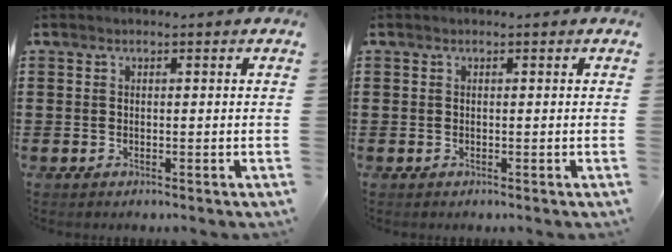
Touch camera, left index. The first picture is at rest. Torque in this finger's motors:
{"motor_torque": [0.00, 0.01, 0.00, 0.00]}